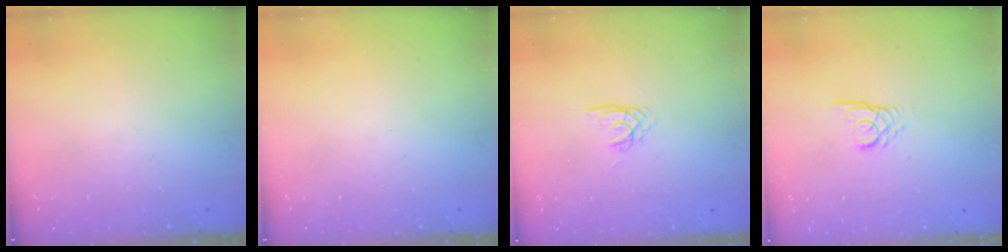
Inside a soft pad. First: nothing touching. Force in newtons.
{"total": 0.0}
{"total": 2.2, "press": 2.2, "slide": 0.3}
{"total": 3.2, "press": 3.2, "slide": 0.2}